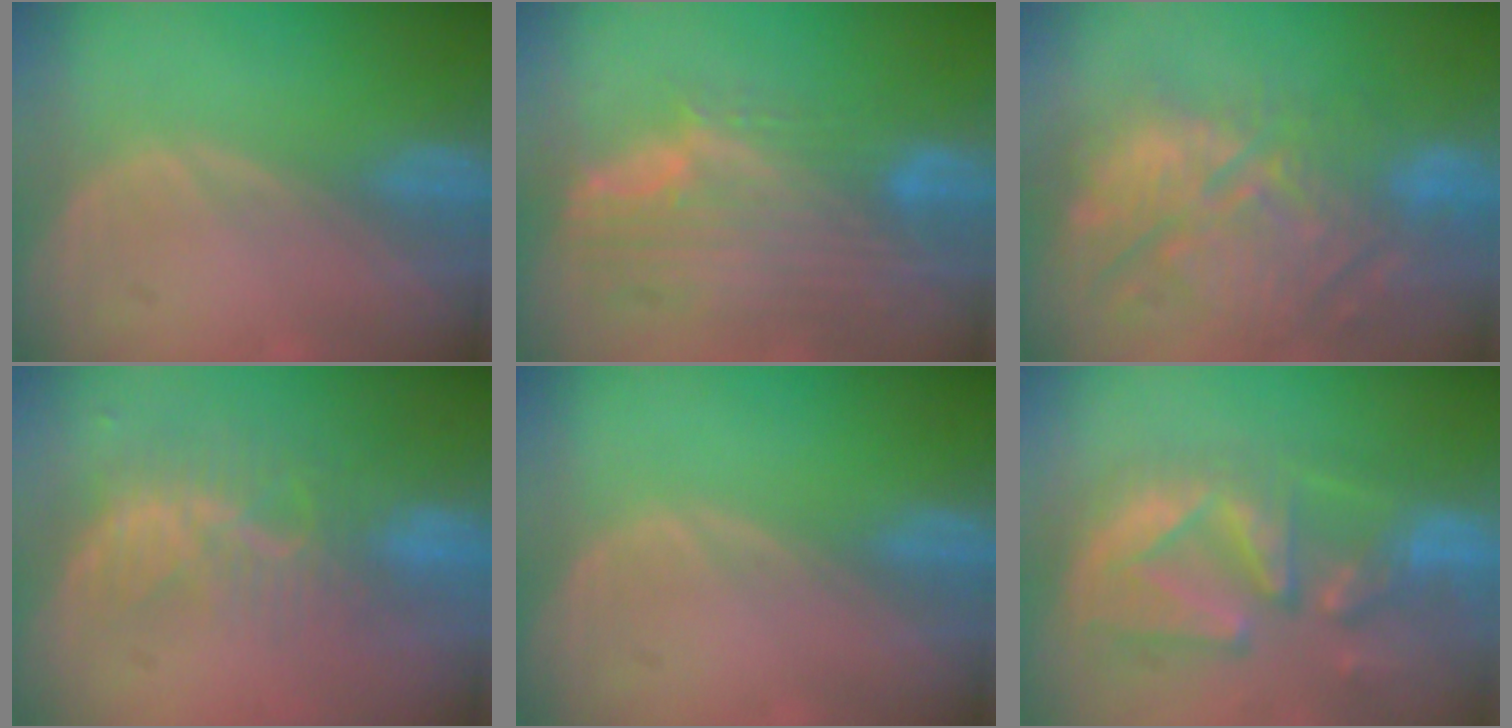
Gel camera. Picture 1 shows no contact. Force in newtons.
{"total": 11.9, "press": 10.2, "slide": 6.2}
{"total": 14.0, "press": 12.5, "slide": 6.4}
{"total": 8.1, "press": 7.4, "slide": 3.5}
{"total": 0.0}
{"total": 12.5, "press": 11.0, "slide": 5.9}